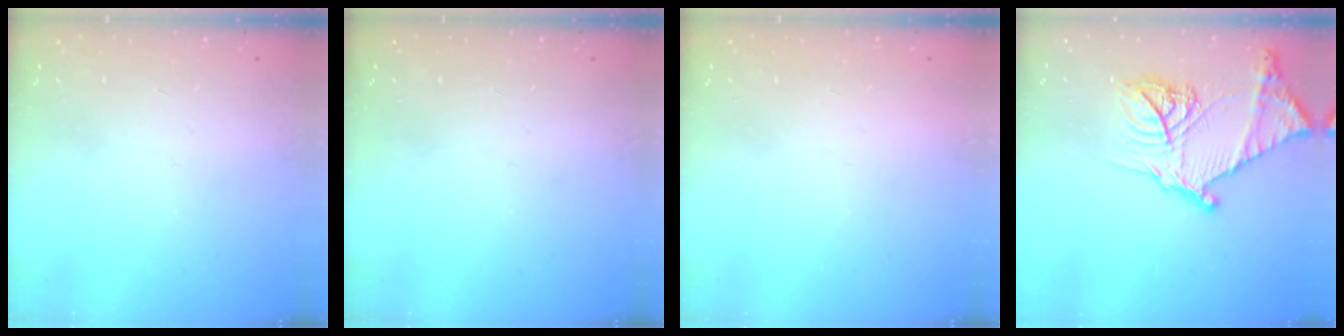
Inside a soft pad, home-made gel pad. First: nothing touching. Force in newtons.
{"total": 0.0}
{"total": 1.5, "press": 1.5, "slide": 0.1}
{"total": 20.3, "press": 20.3, "slide": 1.7}